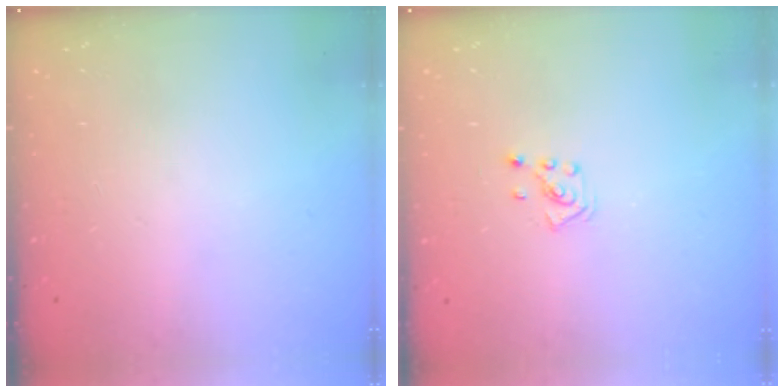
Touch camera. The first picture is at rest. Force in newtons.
{"total": 2.6, "press": 2.6, "slide": 0.5}